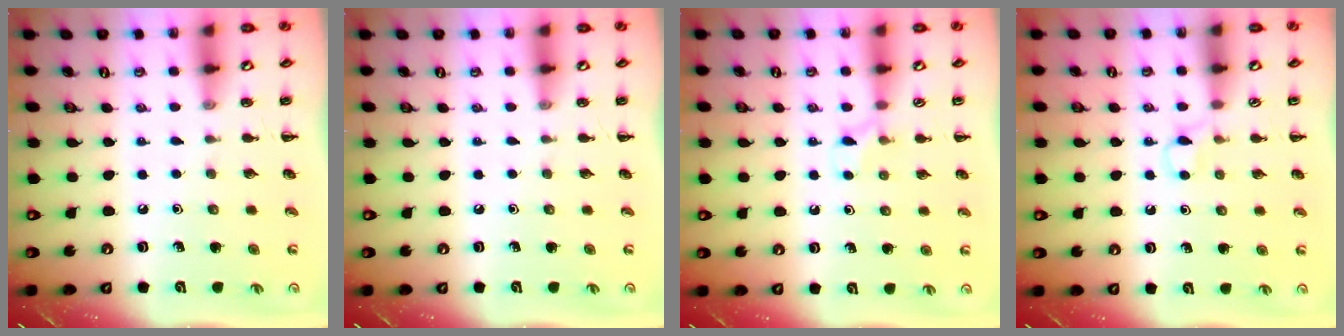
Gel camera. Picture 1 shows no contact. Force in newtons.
{"total": 0.0}
{"total": 6.1, "press": 5.8, "slide": 2.0}
{"total": 3.2, "press": 2.9, "slide": 1.2}